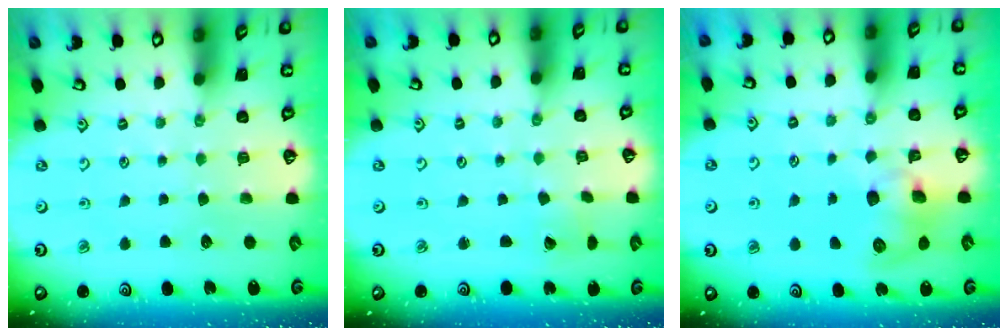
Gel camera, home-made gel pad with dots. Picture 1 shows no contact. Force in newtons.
{"total": 2.1, "press": 2.1, "slide": 0.2}
{"total": 9.1, "press": 9.1, "slide": 0.6}